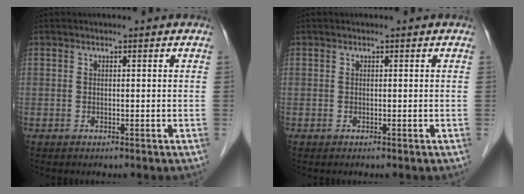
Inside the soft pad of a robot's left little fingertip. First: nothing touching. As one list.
[{"total": 0.0}]